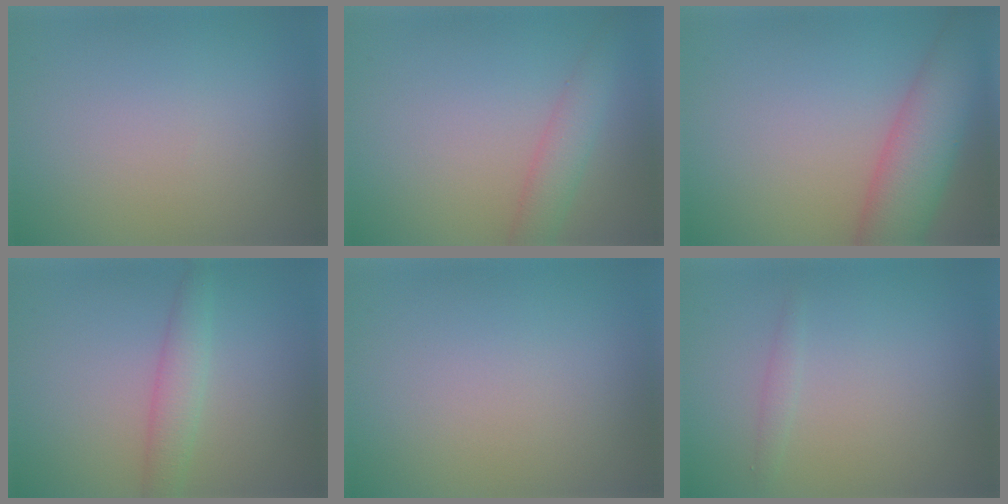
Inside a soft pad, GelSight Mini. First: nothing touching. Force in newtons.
{"total": 2.2, "press": 2.2, "slide": 0.1}
{"total": 7.3, "press": 7.3, "slide": 0.3}
{"total": 2.6, "press": 2.6, "slide": 0.0}
{"total": 0.0}
{"total": 0.8, "press": 0.8, "slide": 0.1}